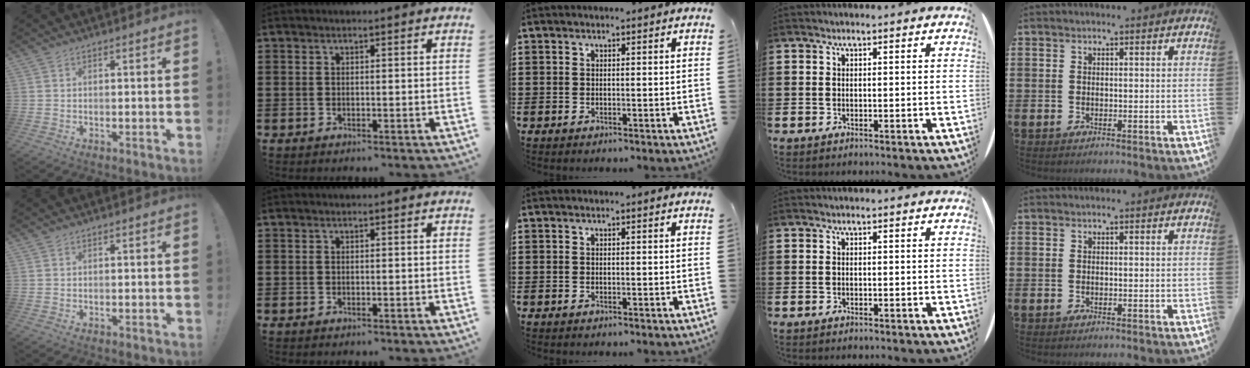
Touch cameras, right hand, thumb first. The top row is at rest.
{}